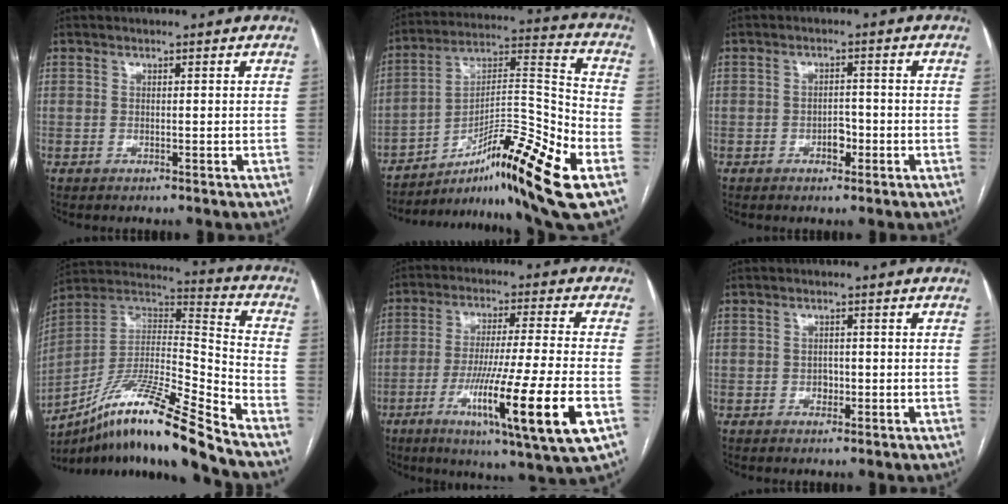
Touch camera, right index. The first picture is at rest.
{"total": 21.5, "force": [-11.7, 1.1, 18.0], "torque": [-0.270, 0.003, -0.183]}
{"total": 2.5, "force": [-1.2, 1.4, 1.7], "torque": [-0.023, 0.006, -0.018]}
{"total": 19.2, "force": [-14.0, 0.0, 13.1], "torque": [-0.245, 0.002, -0.250]}
{"total": 18.0, "force": [-6.4, -0.5, 16.8], "torque": [-0.283, -0.035, -0.107]}
{"total": 1.5, "force": [-0.5, 1.1, 0.9], "torque": [-0.010, 0.004, -0.006]}